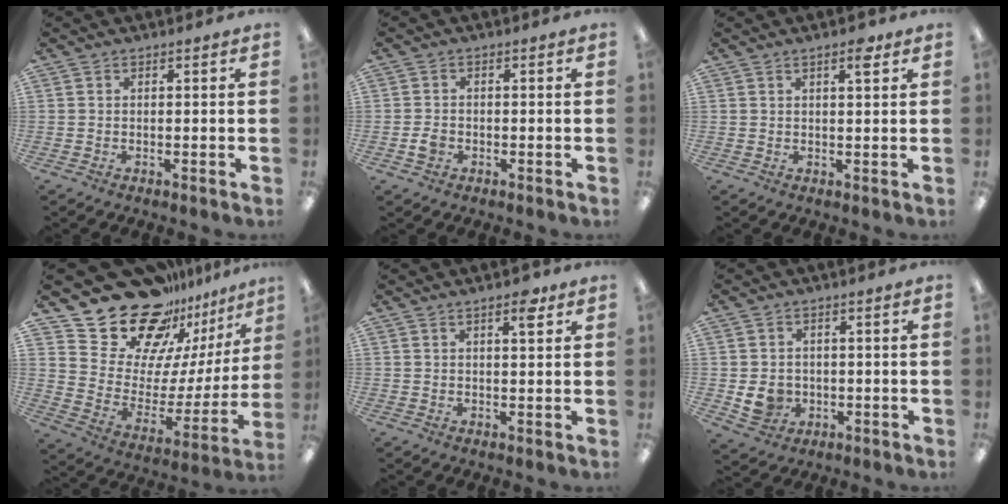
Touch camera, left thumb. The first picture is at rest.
{"total": 2.4, "force": [-0.8, 2.0, 1.0], "torque": [-0.016, 0.005, -0.015]}
{"total": 3.3, "force": [2.2, 1.0, 2.3], "torque": [-0.027, -0.008, 0.033]}
{"total": 25.2, "force": [19.7, 12.6, 9.4], "torque": [-0.149, -0.140, 0.366]}
{"total": 4.0, "force": [2.6, 1.2, 2.8], "torque": [-0.028, -0.009, 0.037]}
{"total": 6.2, "force": [-0.6, 5.6, 2.5], "torque": [-0.038, 0.003, -0.009]}